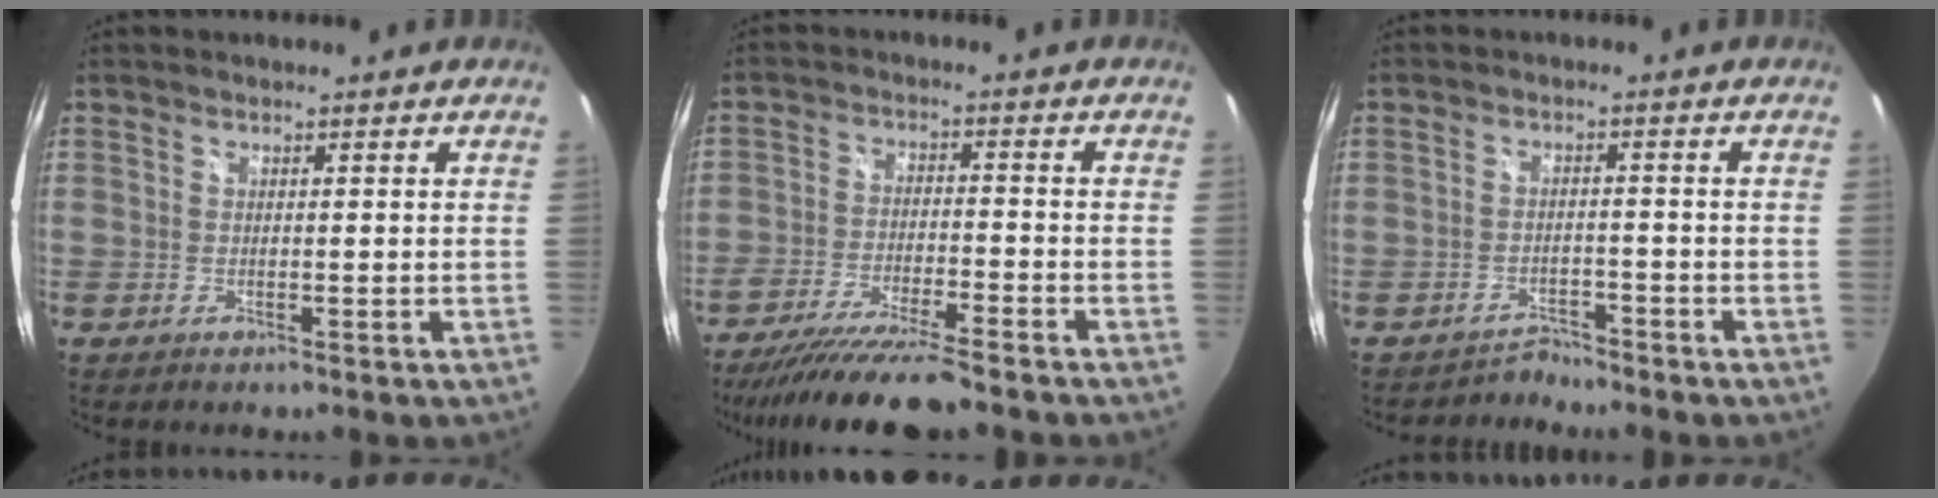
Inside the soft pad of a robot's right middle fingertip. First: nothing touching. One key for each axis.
{"total": 13.9, "fx": -12.1, "fy": 0.3, "fz": 6.8, "tx": -0.146, "ty": -0.028, "tz": -0.204}
{"total": 2.9, "fx": -2.7, "fy": 0.7, "fz": -0.6, "tx": 0.011, "ty": 0.008, "tz": -0.045}